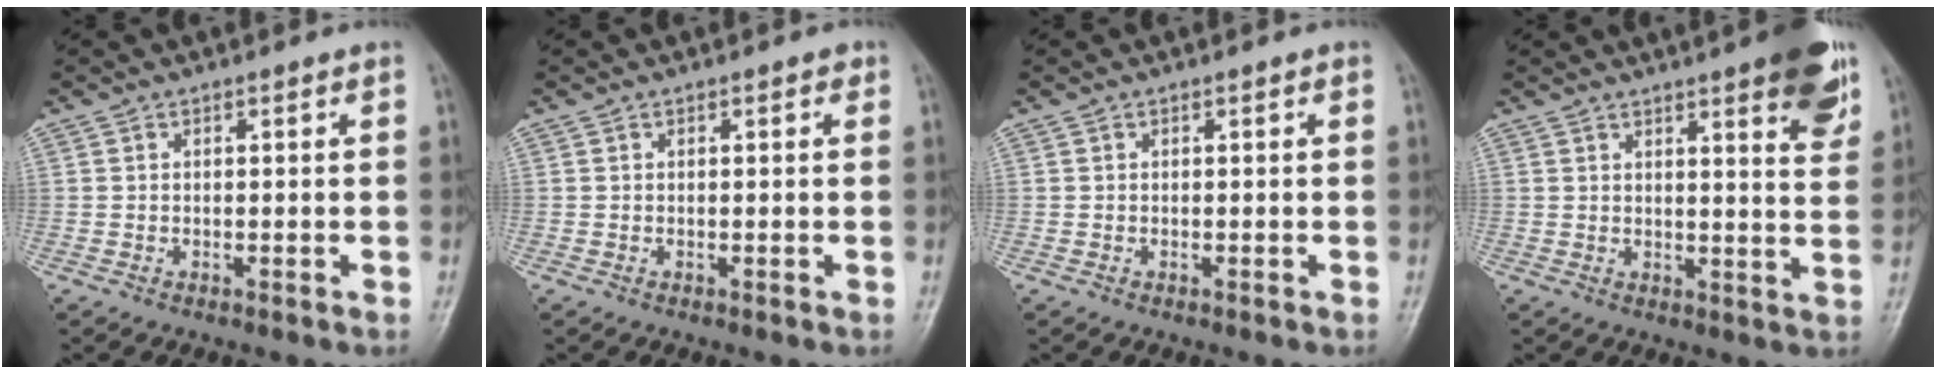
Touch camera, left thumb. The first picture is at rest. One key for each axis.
{"total": 0.7, "fx": 0.3, "fy": 0.4, "fz": 0.6, "tx": -0.003, "ty": 0.002, "tz": 0.001}
{"total": 0.0}
{"total": 10.9, "fx": 6.2, "fy": 2.3, "fz": 8.6, "tx": -0.088, "ty": -0.027, "tz": 0.075}